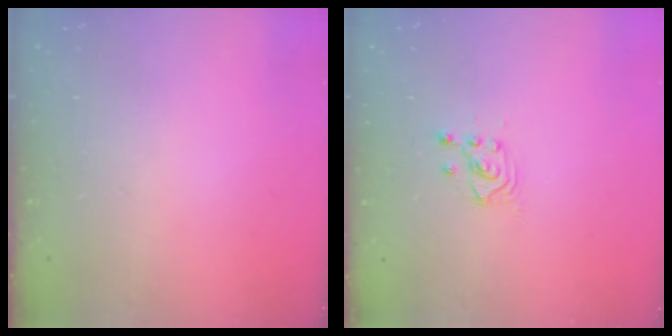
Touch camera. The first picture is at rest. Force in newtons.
{"total": 2.7, "press": 2.7, "slide": 0.2}